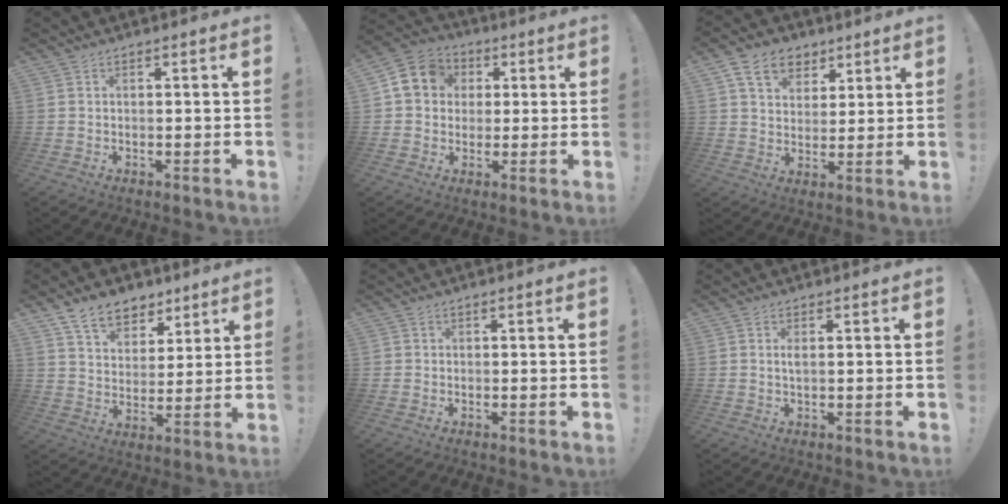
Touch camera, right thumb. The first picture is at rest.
{"total": 11.1, "force": [2.3, 9.8, 4.6], "torque": [-0.061, 0.007, 0.050]}
{"total": 11.3, "force": [6.1, 8.3, 4.7], "torque": [-0.071, -0.025, 0.119]}
{"total": 11.5, "force": [7.9, 7.2, 4.2], "torque": [-0.061, -0.049, 0.152]}
{"total": 0.6, "force": [-0.1, 0.6, 0.0], "torque": [-0.007, 0.003, 0.001]}
{"total": 1.4, "force": [0.3, 0.3, 1.4], "torque": [-0.028, 0.003, 0.003]}